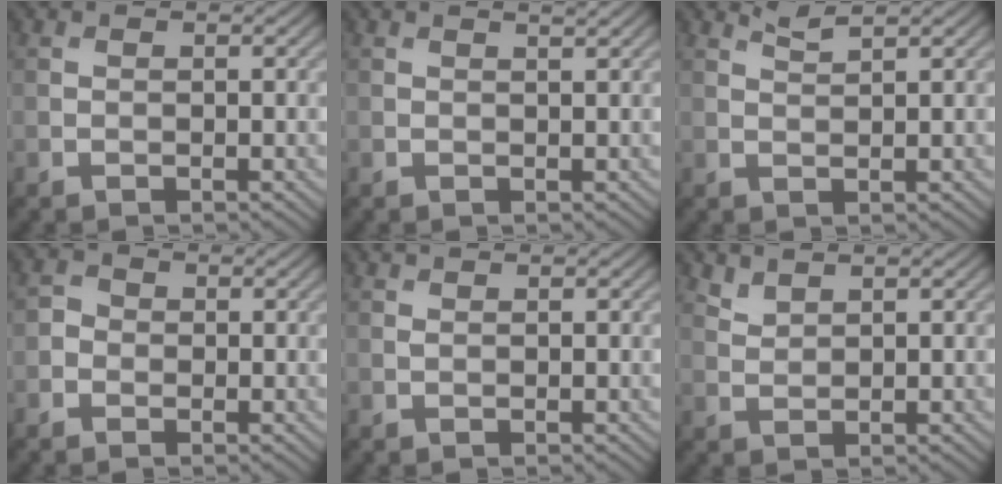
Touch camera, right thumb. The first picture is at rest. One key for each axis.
{"total": 1.0, "fx": 0.9, "fy": 0.1, "fz": 0.6, "tx": -0.014, "ty": -0.002, "tz": 0.008}
{"total": 1.6, "fx": 1.4, "fy": 0.1, "fz": 0.7, "tx": -0.021, "ty": 0.004, "tz": 0.029}
{"total": 1.6, "fx": -0.5, "fy": 1.5, "fz": 0.5, "tx": -0.008, "ty": -0.001, "tz": -0.015}
{"total": 0.5, "fx": 0.5, "fy": 0.1, "fz": 0.2, "tx": -0.008, "ty": 0.002, "tz": 0.011}
{"total": 1.8, "fx": 1.6, "fy": 0.4, "fz": 0.6, "tx": -0.021, "ty": -0.001, "tz": 0.041}